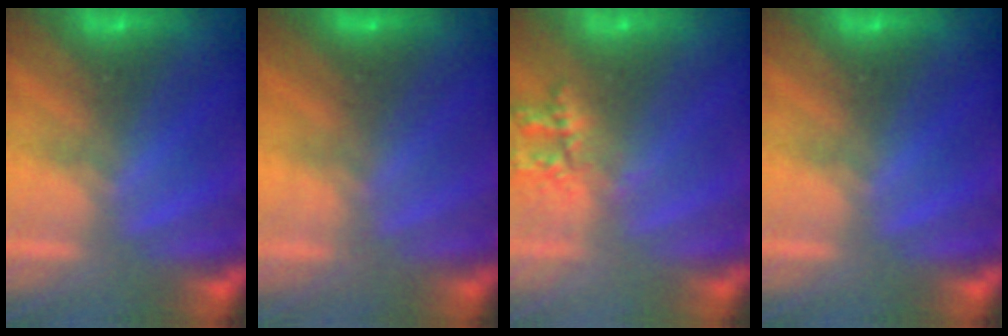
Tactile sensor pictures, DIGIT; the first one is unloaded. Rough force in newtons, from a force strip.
{"total": 4.9}
{"total": 2.2}
{"total": 0.0}